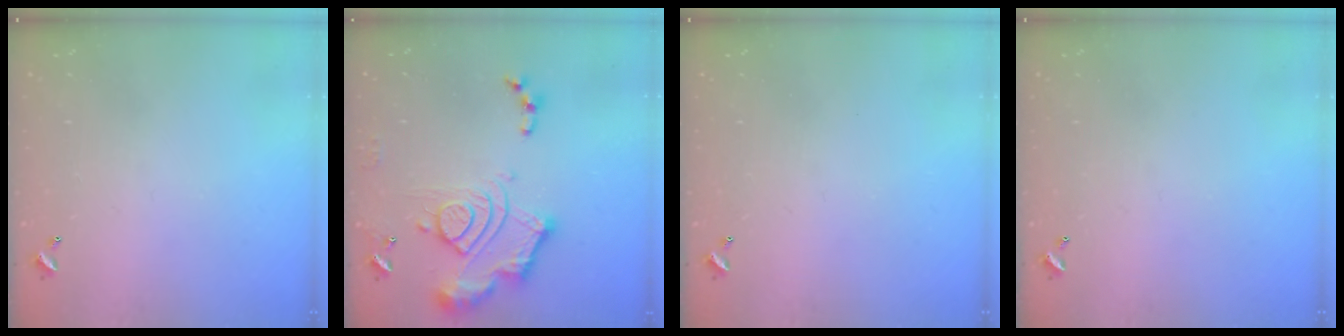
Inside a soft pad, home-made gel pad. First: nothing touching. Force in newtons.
{"total": 16.2, "press": 16.1, "slide": 1.9}
{"total": 0.0}
{"total": 0.0}